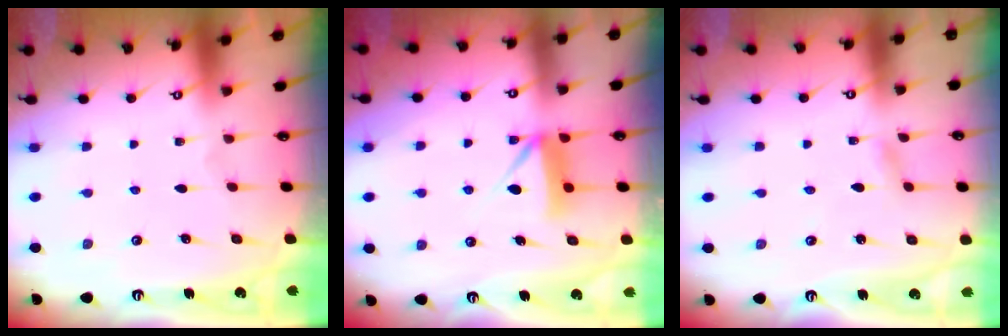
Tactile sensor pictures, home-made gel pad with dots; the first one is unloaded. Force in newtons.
{"total": 8.5, "press": 8.5, "slide": 0.7}
{"total": 1.5, "press": 1.5, "slide": 0.1}